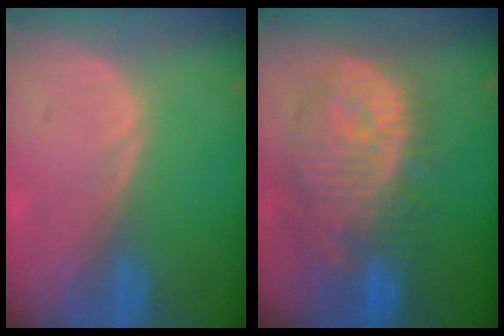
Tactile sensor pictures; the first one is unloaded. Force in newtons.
{"total": 12.1, "press": 11.0, "slide": 5.0}